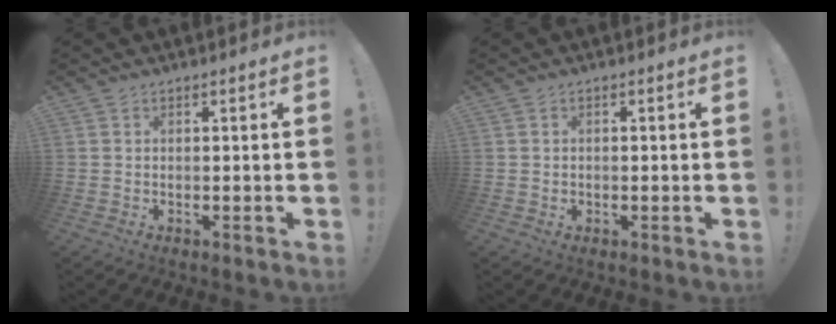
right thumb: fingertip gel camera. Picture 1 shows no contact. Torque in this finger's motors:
{"motor_torque": [-0.06, 0.12, 0.08, -0.15, 0.00]}